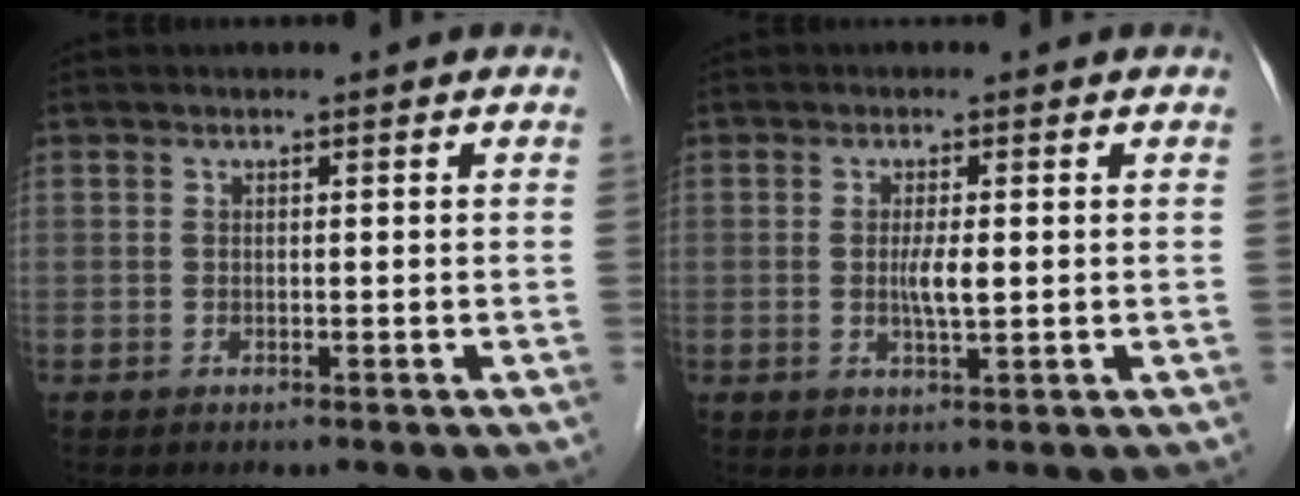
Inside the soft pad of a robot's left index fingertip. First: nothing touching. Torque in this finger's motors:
{"motor_torque": [0.47, 0.22, 0.05, 0.02]}